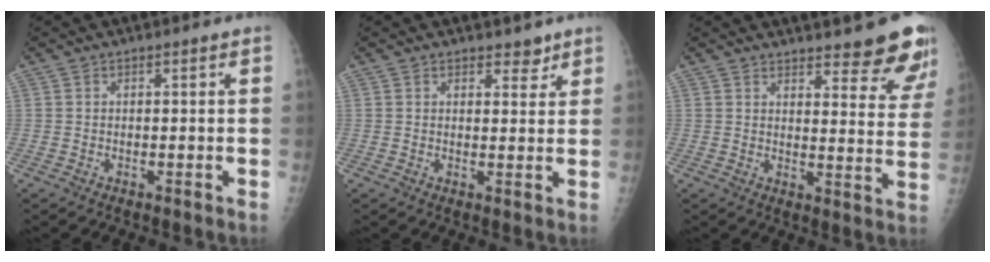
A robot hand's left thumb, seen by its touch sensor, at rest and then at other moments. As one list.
[{"total": 2.8, "force": [2.2, 1.5, 0.9], "torque": [0.009, -0.013, 0.029]}, {"total": 13.6, "force": [11.4, 3.2, 6.8], "torque": [-0.045, -0.077, 0.126]}]